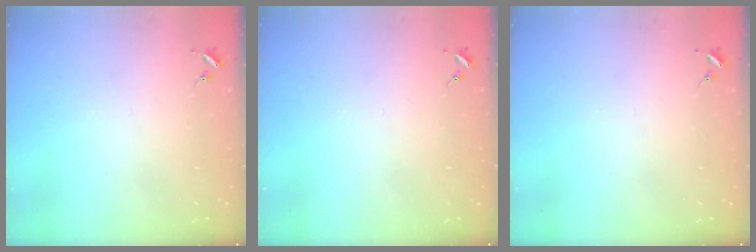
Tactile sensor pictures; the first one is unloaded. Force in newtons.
{"total": 0.0}
{"total": 0.0}